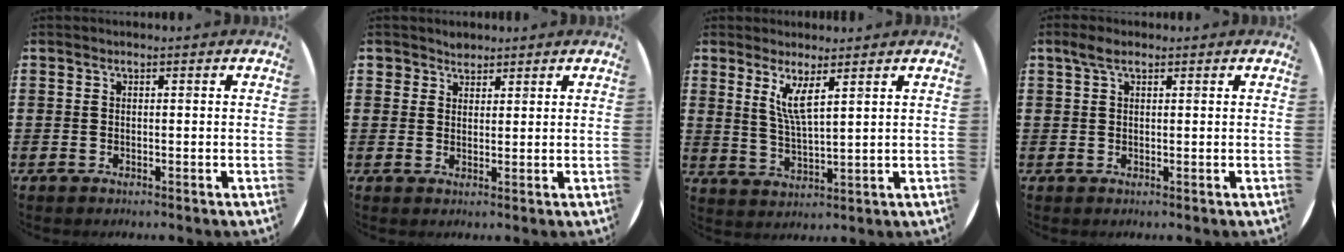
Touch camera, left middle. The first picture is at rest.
{"total": 2.0, "force": [1.8, 0.9, -0.1], "torque": [0.009, 0.002, 0.034]}
{"total": 4.8, "force": [3.3, 0.6, 3.5], "torque": [-0.069, -0.010, 0.054]}
{"total": 2.1, "force": [1.3, 1.0, 1.4], "torque": [-0.023, 0.004, 0.020]}